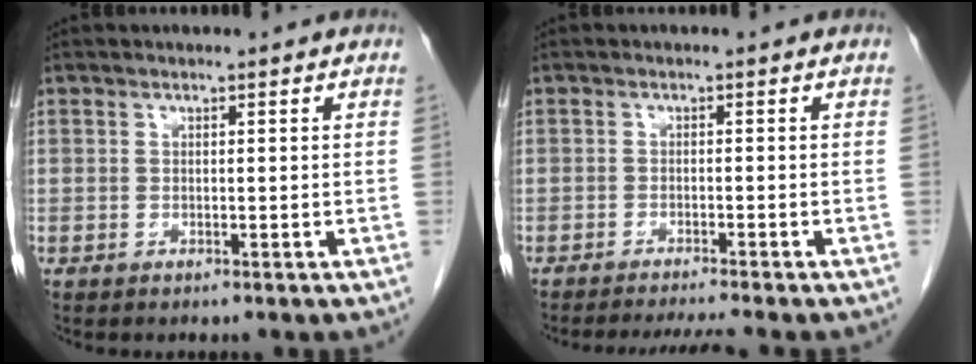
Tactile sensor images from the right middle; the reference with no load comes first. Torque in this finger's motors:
{"motor_torque": [0.02, -0.02, 0.01, 0.00]}